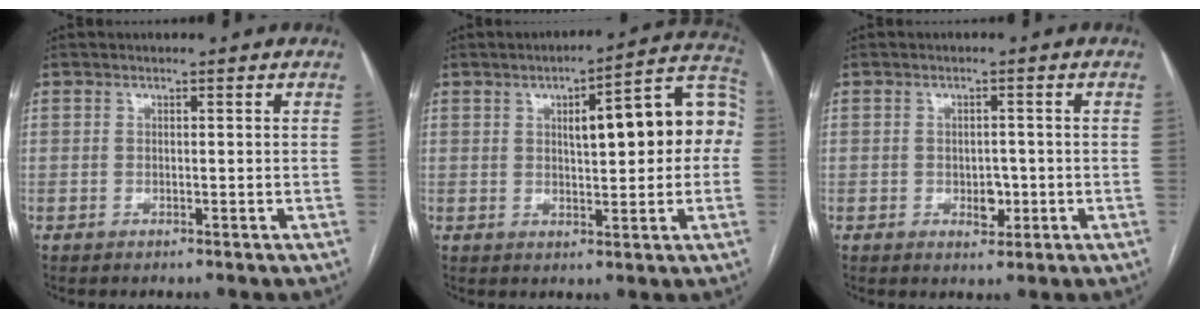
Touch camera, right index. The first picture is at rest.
{"total": 13.5, "force": [1.8, 3.5, 12.9], "torque": [-0.167, 0.043, 0.025]}
{"total": 2.9, "force": [-0.8, 1.7, 2.1], "torque": [-0.027, 0.003, -0.006]}